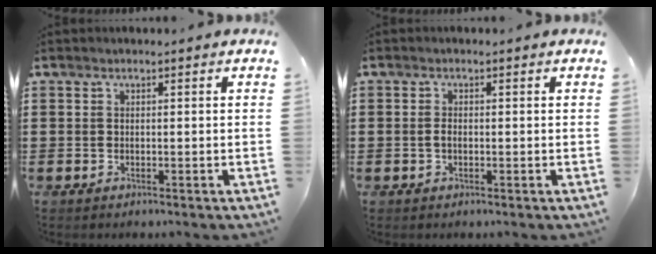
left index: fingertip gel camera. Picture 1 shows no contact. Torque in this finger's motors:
{"motor_torque": [0.43, 0.22, 0.18, 0.01]}